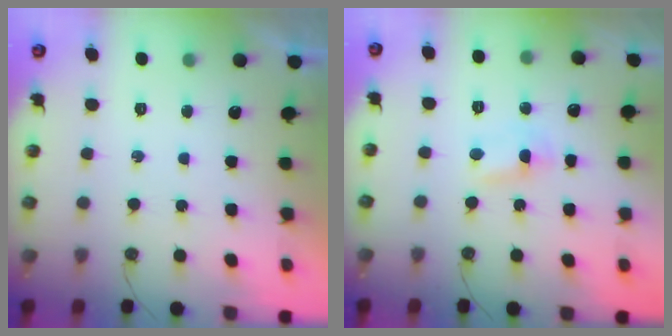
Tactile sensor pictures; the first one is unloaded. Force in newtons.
{"total": 3.1, "press": 3.1, "slide": 0.4}